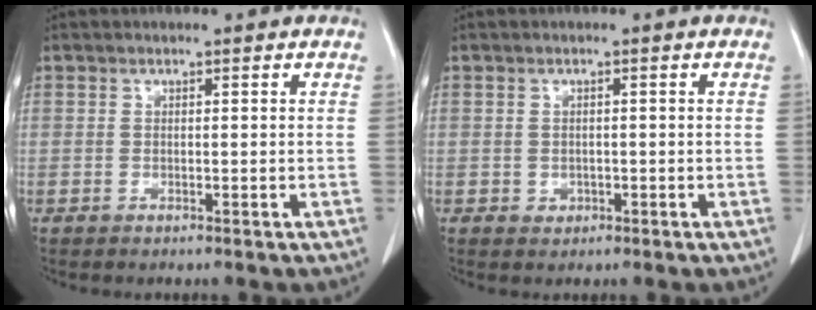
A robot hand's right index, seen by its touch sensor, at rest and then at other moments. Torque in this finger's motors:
{"motor_torque": [0.02, -0.01, 0.01, 0.01]}